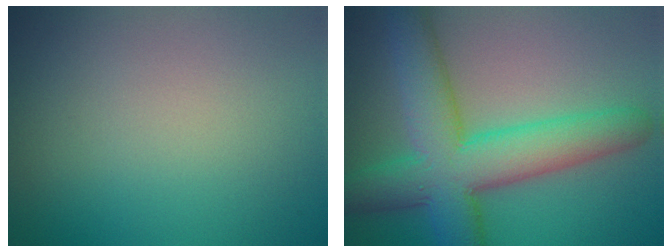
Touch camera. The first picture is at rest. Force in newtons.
{"total": 9.3, "press": 9.3, "slide": 0.4}